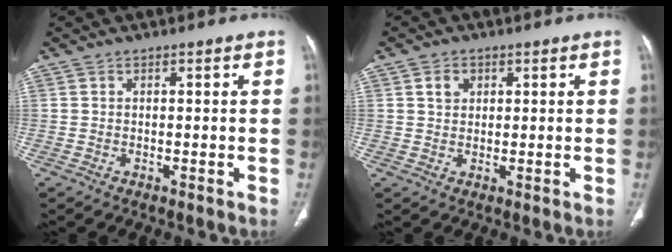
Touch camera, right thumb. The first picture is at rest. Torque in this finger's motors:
{"motor_torque": [0.14, 0.09, 0.29, -0.21, 0.10]}